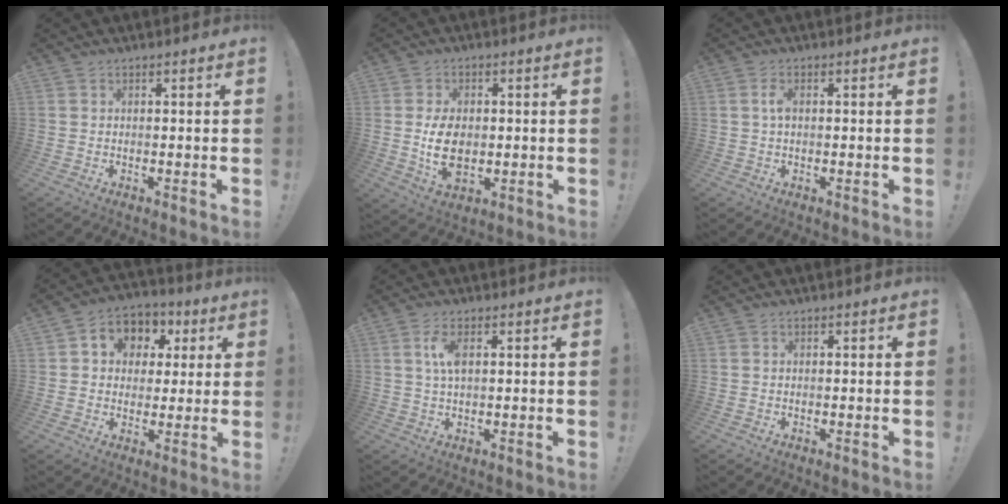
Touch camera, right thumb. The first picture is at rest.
{"total": 10.0, "force": [-0.7, 6.4, 7.6], "torque": [-0.132, -0.007, -0.012]}
{"total": 2.7, "force": [0.3, 1.2, 2.4], "torque": [-0.041, 0.004, 0.001]}
{"total": 8.5, "force": [1.7, 7.8, 3.1], "torque": [-0.038, -0.005, 0.037]}
{"total": 5.1, "force": [1.3, 2.0, 4.5], "torque": [-0.083, -0.003, 0.016]}
{"total": 0.0}